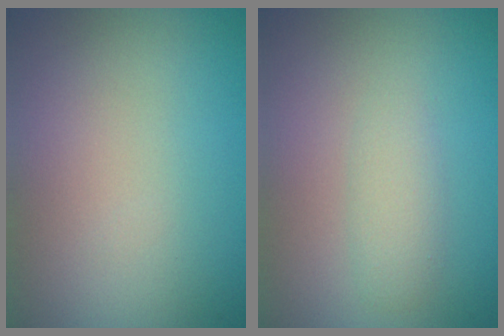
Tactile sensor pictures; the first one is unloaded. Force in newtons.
{"total": 1.7, "press": 1.7, "slide": 0.1}